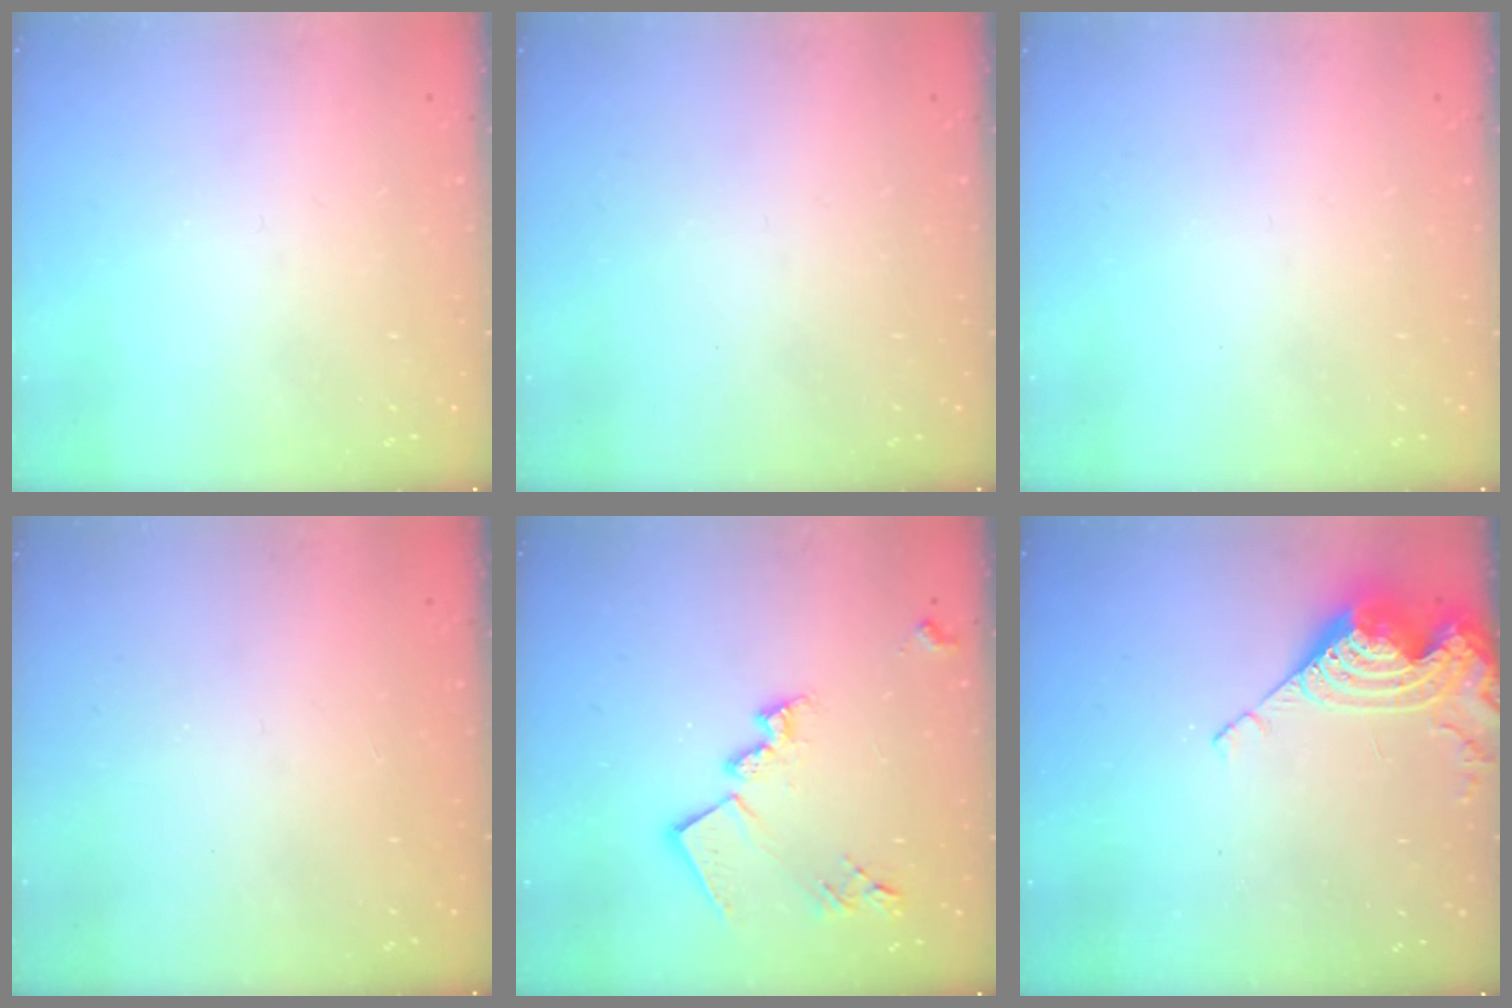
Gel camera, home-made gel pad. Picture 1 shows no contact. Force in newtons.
{"total": 0.0}
{"total": 0.0}
{"total": 0.9, "press": 0.9, "slide": 0.1}
{"total": 16.0, "press": 16.0, "slide": 0.9}
{"total": 11.9, "press": 11.9, "slide": 0.8}